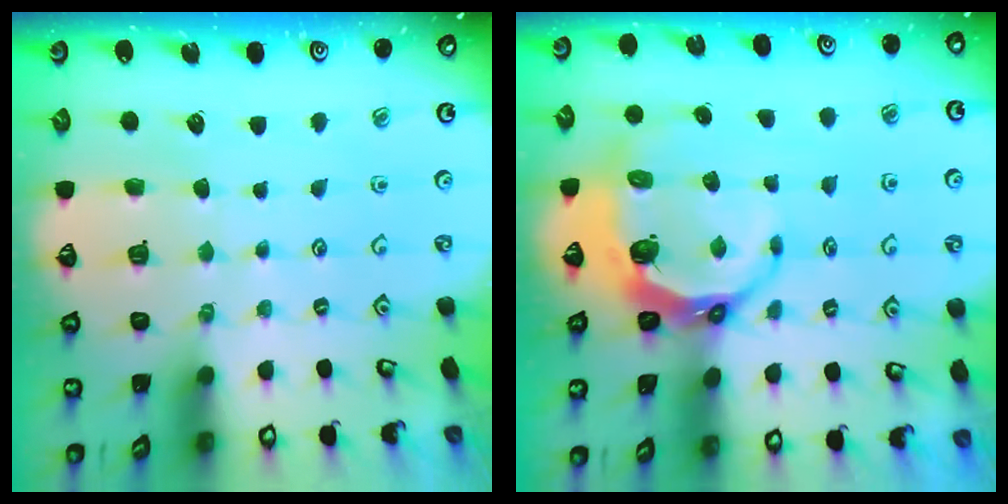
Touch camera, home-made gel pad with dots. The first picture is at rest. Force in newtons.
{"total": 7.8, "press": 6.7, "slide": 3.9}